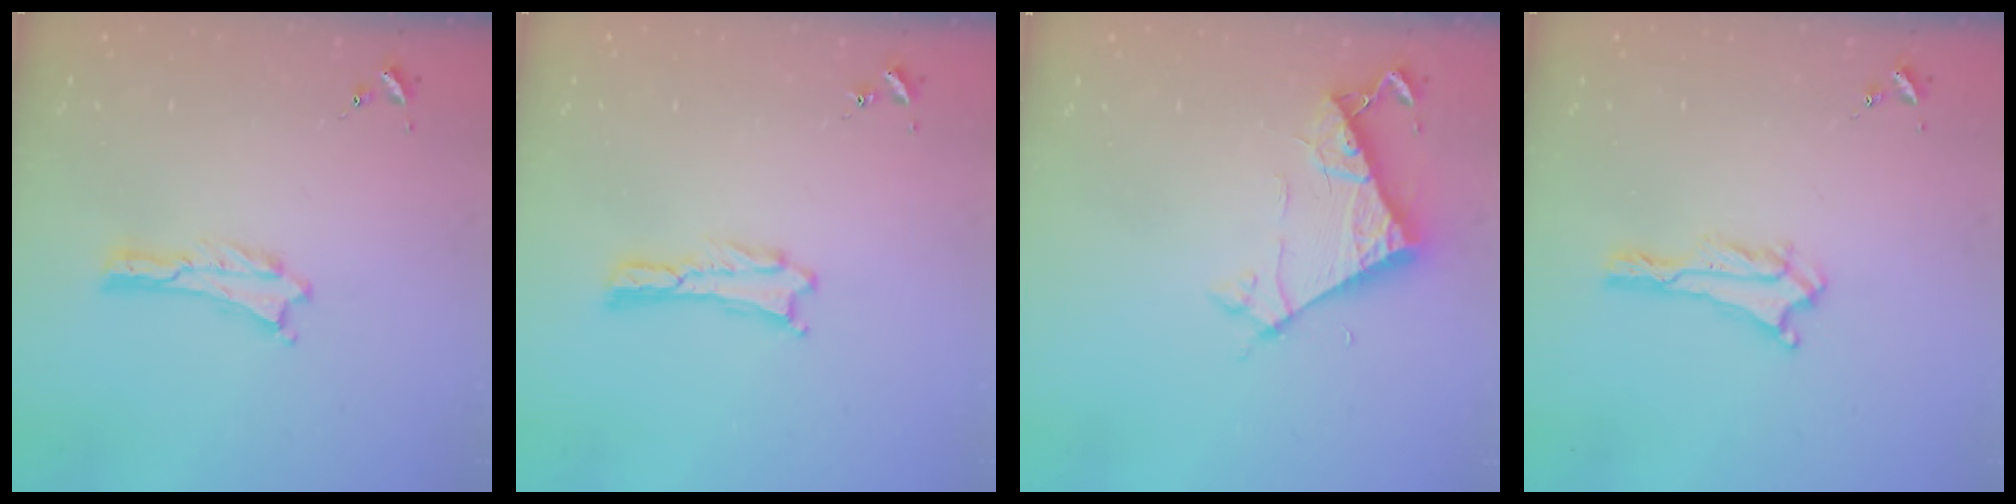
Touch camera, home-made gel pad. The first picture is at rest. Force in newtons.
{"total": 0.0}
{"total": 6.9, "press": 6.9, "slide": 0.5}
{"total": 0.6, "press": 0.6, "slide": 0.1}